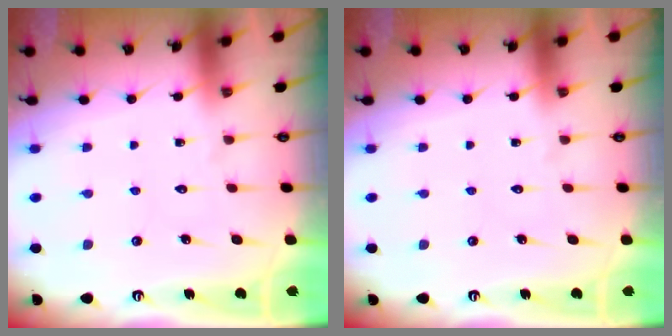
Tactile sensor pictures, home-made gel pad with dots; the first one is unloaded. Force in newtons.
{"total": 0.0}